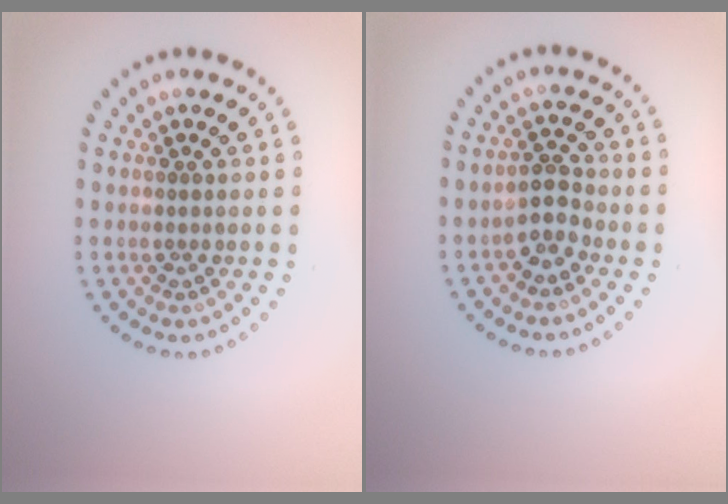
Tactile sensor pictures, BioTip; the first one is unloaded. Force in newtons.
{"total": 2.3, "press": 2.1, "slide": 0.8}